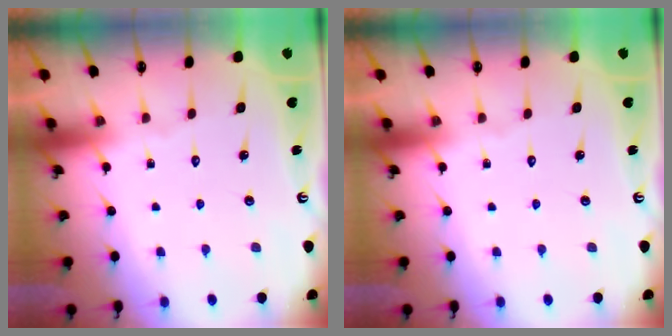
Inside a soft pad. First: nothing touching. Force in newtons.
{"total": 0.0}